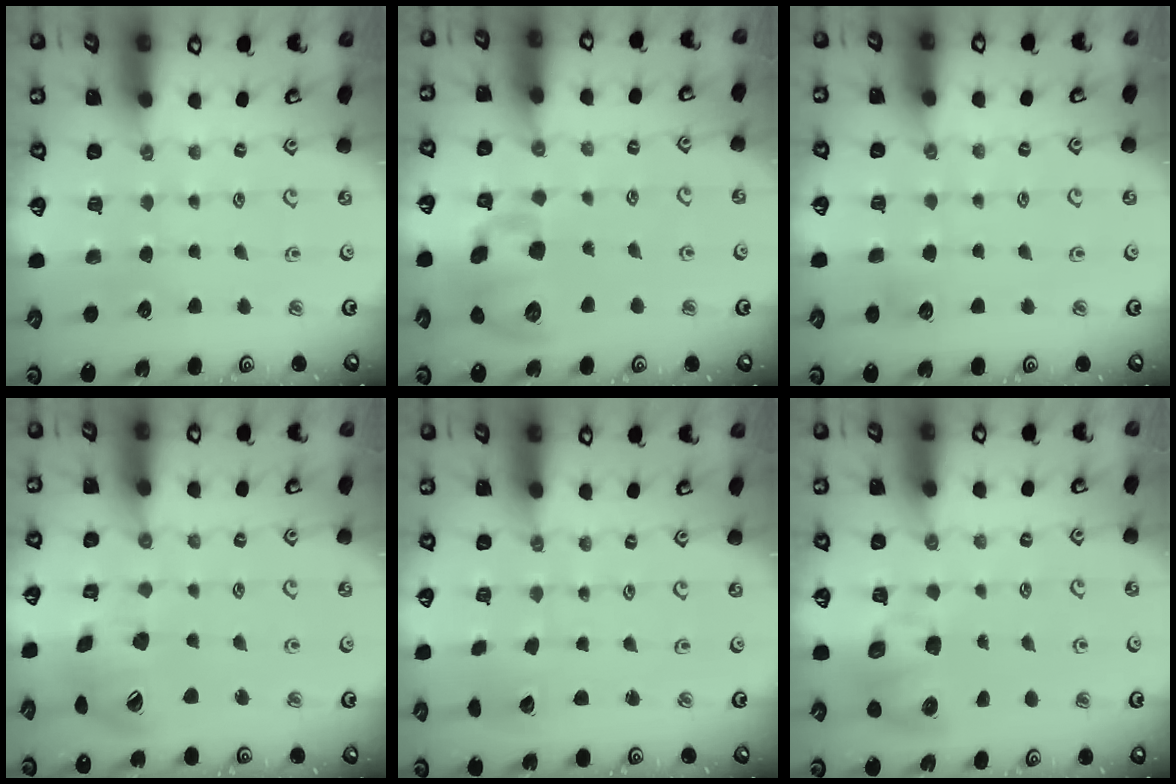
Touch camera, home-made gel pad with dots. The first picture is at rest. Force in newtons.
{"total": 13.2, "press": 13.0, "slide": 2.2}
{"total": 3.6, "press": 3.6, "slide": 0.5}
{"total": 14.6, "press": 14.4, "slide": 2.2}
{"total": 3.7, "press": 3.7, "slide": 0.3}
{"total": 8.4, "press": 8.3, "slide": 1.3}